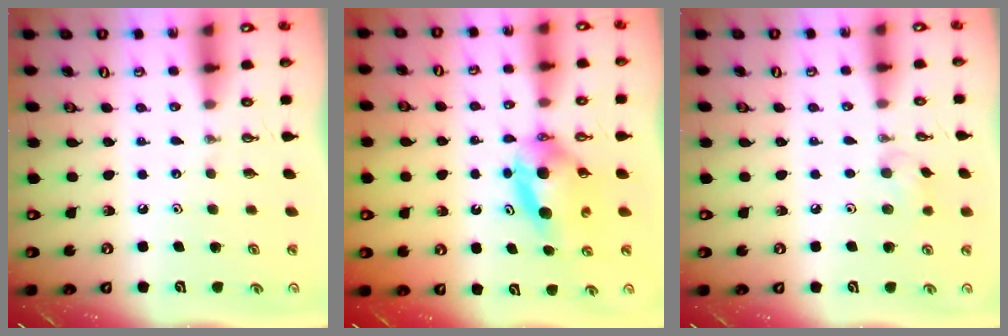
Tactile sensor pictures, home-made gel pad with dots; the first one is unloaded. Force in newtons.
{"total": 5.9, "press": 5.6, "slide": 1.8}
{"total": 6.4, "press": 6.1, "slide": 2.0}